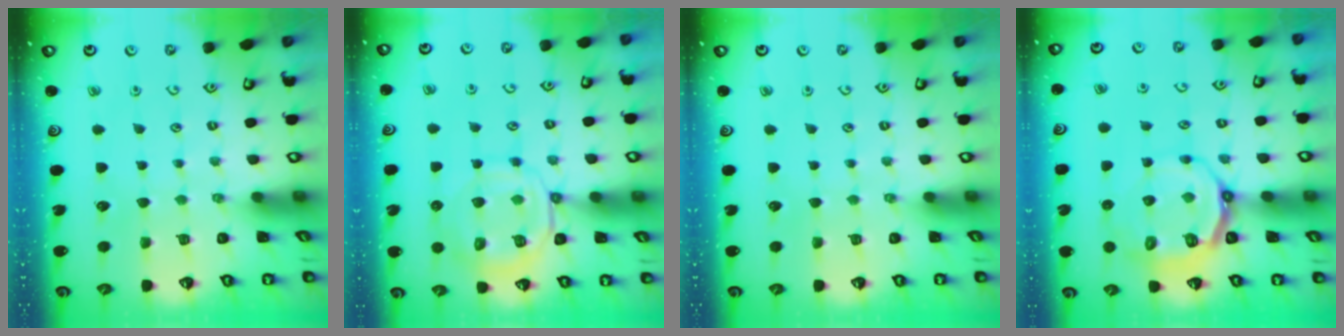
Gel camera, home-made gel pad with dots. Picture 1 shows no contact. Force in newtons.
{"total": 9.4, "press": 9.4, "slide": 1.1}
{"total": 0.0}
{"total": 8.9, "press": 8.3, "slide": 3.4}